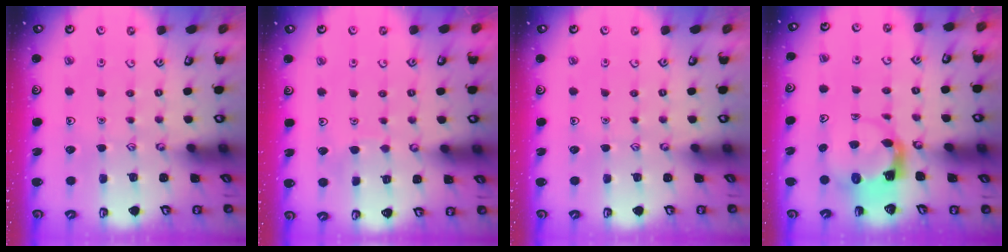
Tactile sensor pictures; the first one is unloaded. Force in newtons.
{"total": 3.2, "press": 3.2, "slide": 0.4}
{"total": 0.0}
{"total": 3.9, "press": 3.8, "slide": 0.6}